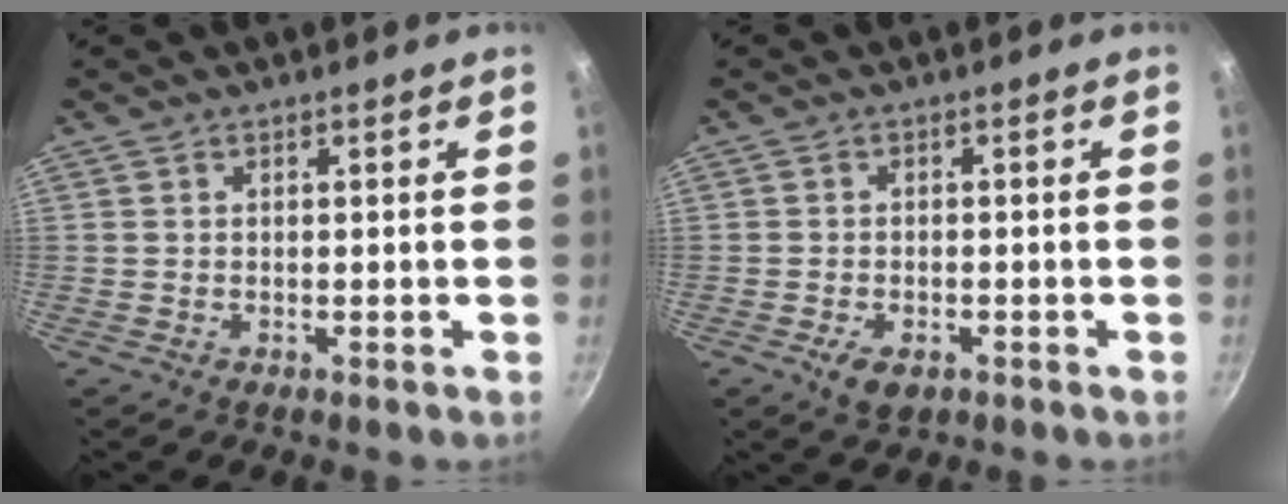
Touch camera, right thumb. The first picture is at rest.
{"total": 4.1, "force": [-1.9, 2.4, 2.7], "torque": [-0.046, 0.006, -0.029]}